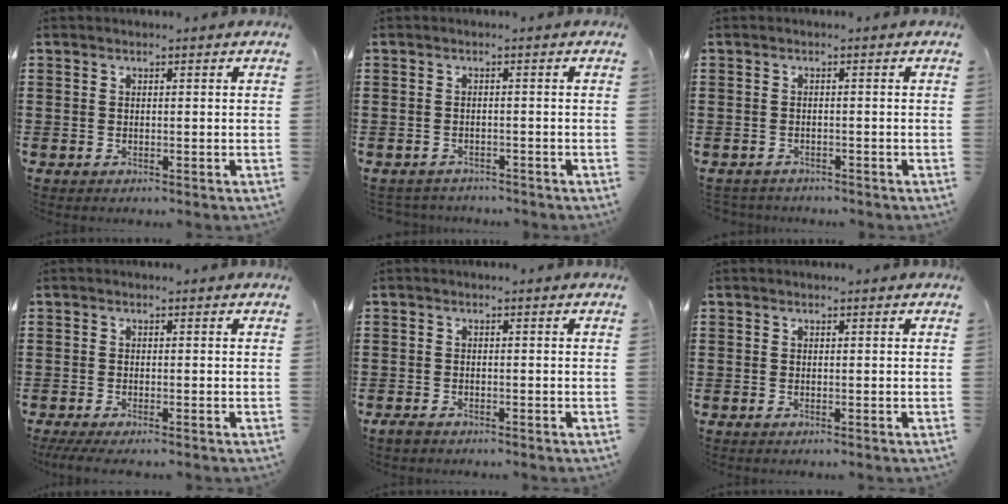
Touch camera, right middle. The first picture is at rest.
{"total": 1.4, "force": [-1.4, 0.2, -0.2], "torque": [-0.004, -0.001, -0.032]}
{"total": 1.2, "force": [-1.2, 0.2, -0.1], "torque": [-0.003, -0.001, -0.026]}
{"total": 1.2, "force": [-1.1, 0.0, 0.7], "torque": [-0.014, -0.003, -0.019]}
{"total": 1.2, "force": [-0.9, 0.5, 0.4], "torque": [-0.013, -0.002, -0.019]}
{"total": 0.0}